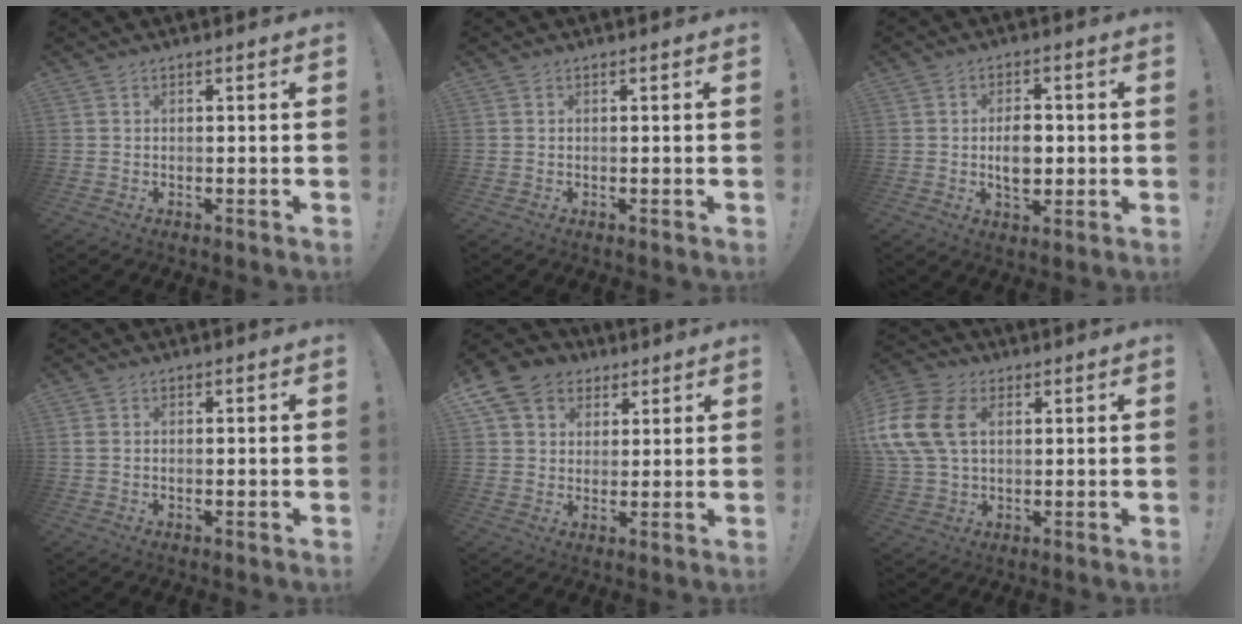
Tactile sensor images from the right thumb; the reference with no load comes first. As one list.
[{"total": 0.0}, {"total": 6.9, "force": [-0.3, 4.7, 5.0], "torque": [-0.066, 0.003, -0.008]}, {"total": 1.0, "force": [-0.1, 0.6, 0.8], "torque": [-0.012, 0.004, -0.001]}, {"total": 10.9, "force": [4.7, 8.9, 4.2], "torque": [-0.057, -0.019, 0.096]}, {"total": 15.9, "force": [3.4, 11.2, 10.9], "torque": [-0.240, 0.000, 0.064]}]